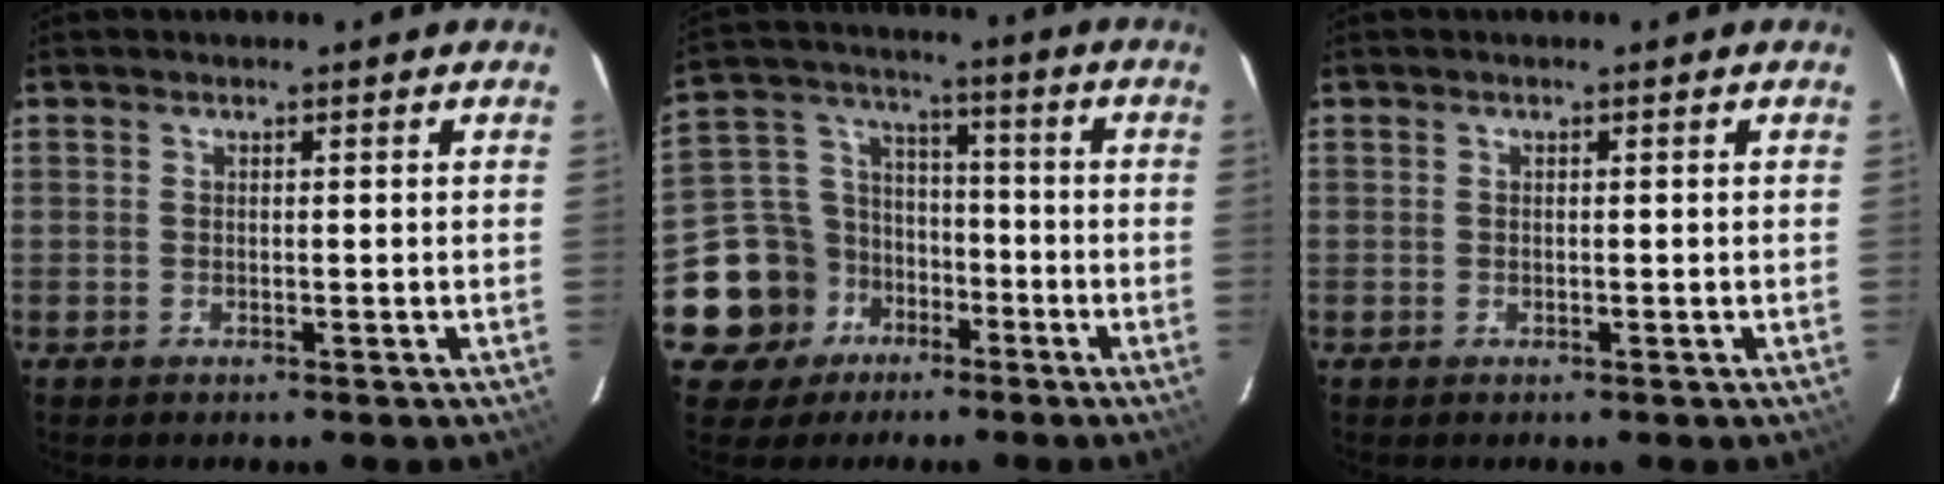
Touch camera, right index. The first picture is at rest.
{"total": 13.2, "force": [-6.9, 10.4, 4.0], "torque": [-0.114, 0.041, -0.105]}
{"total": 0.0}